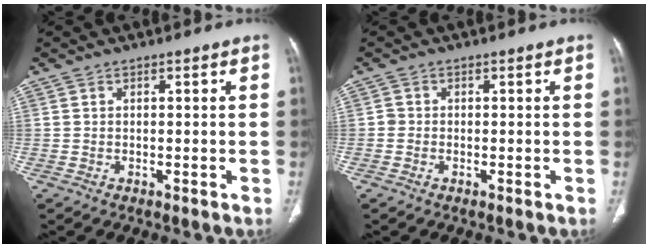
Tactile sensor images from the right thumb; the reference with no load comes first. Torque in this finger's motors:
{"motor_torque": [-0.04, -0.07, 0.27, 0.13, -0.03]}